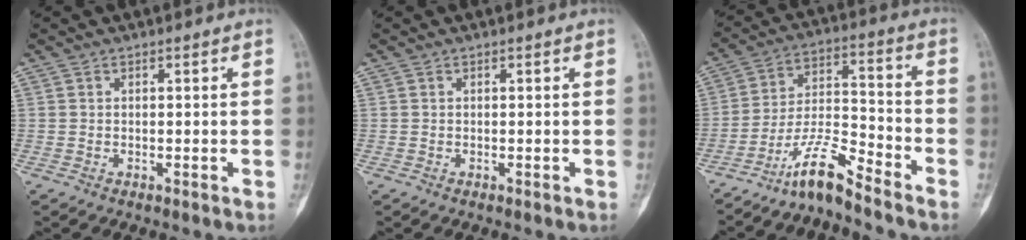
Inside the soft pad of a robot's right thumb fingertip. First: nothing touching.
{"total": 0.0}
{"total": 9.3, "force": [-7.9, 0.7, 4.9], "torque": [-0.098, 0.074, -0.151]}